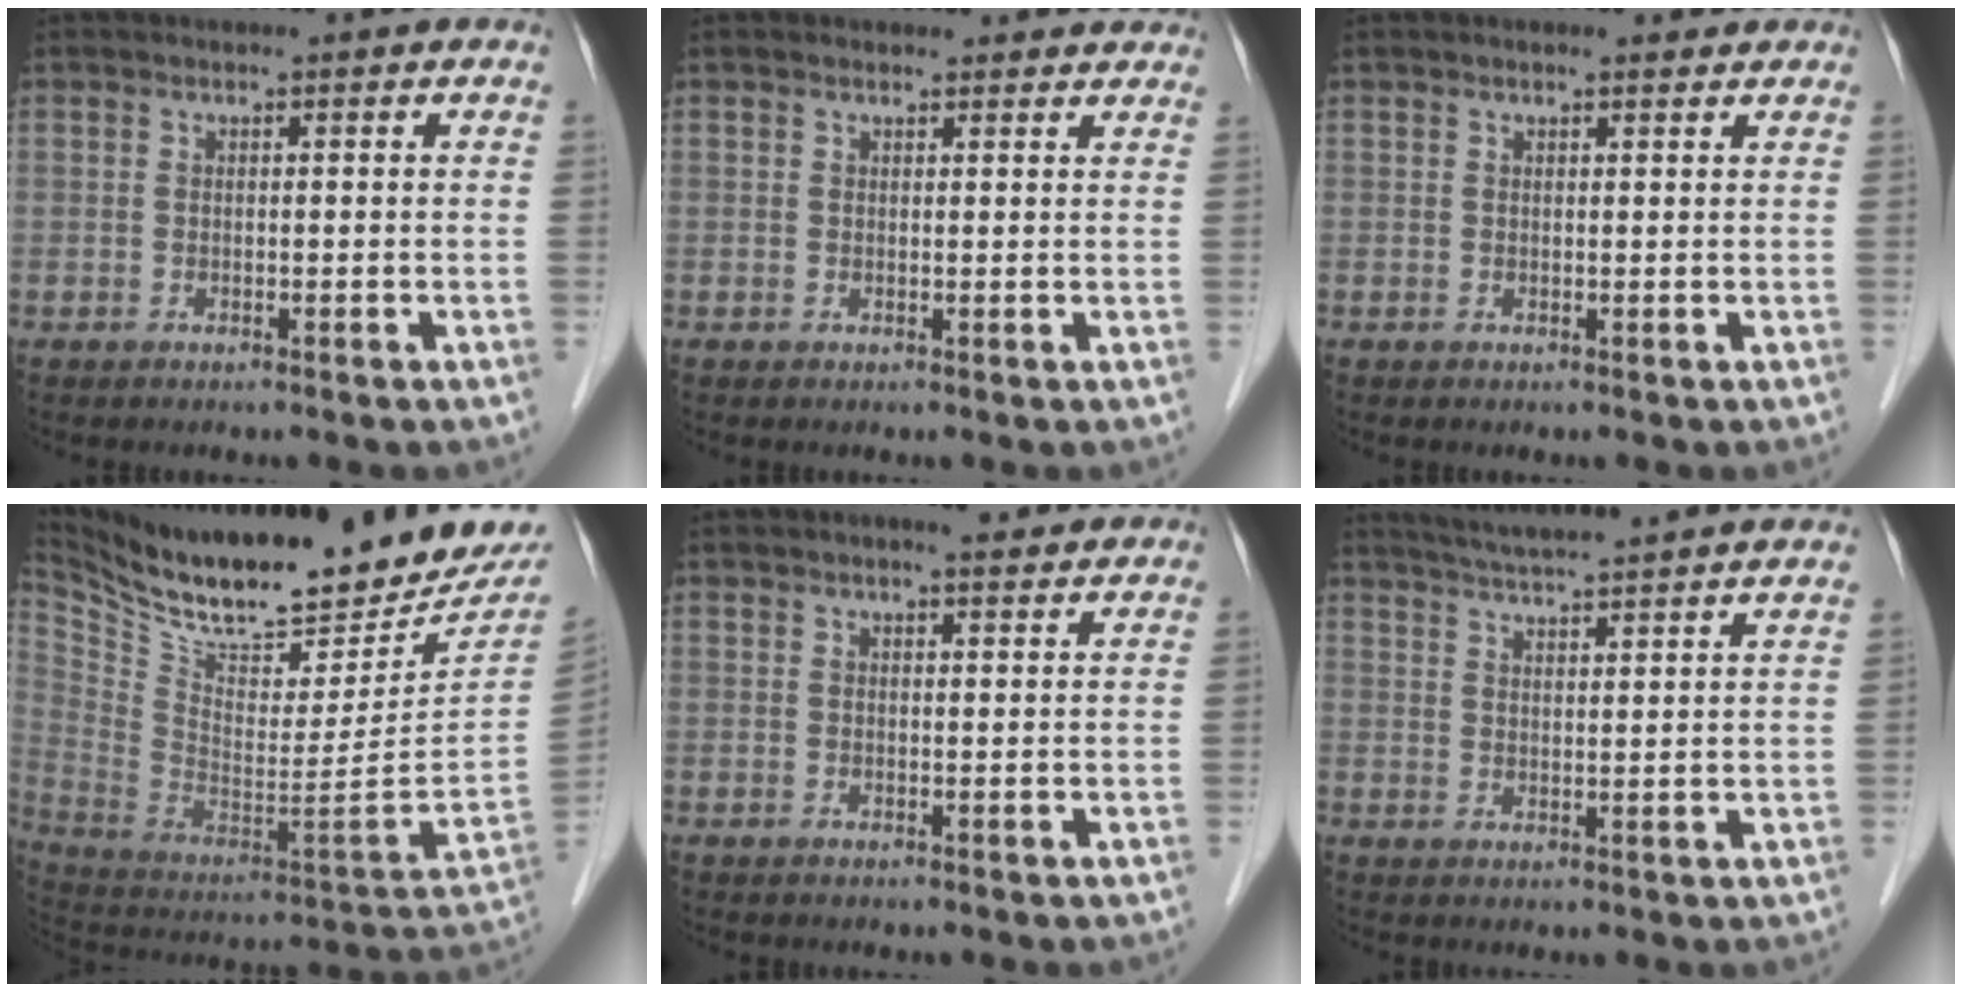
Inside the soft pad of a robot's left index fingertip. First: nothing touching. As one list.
[{"total": 3.9, "force": [3.6, 1.3, 0.3], "torque": [0.001, 0.010, 0.031]}, {"total": 1.7, "force": [1.5, 0.5, 0.7], "torque": [-0.014, 0.008, 0.019]}, {"total": 26.3, "force": [23.1, 5.7, 11.2], "torque": [-0.199, -0.050, 0.353]}, {"total": 3.6, "force": [2.9, 0.9, 1.8], "torque": [-0.025, 0.013, 0.039]}, {"total": 13.9, "force": [12.6, -0.4, 5.8], "torque": [-0.100, 0.014, 0.167]}]